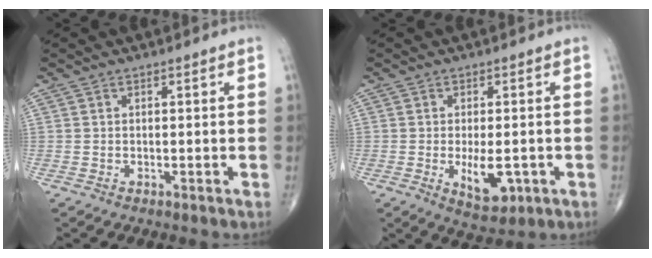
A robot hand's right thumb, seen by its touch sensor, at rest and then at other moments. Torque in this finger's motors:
{"motor_torque": [0.86, 0.90, 0.25, 0.20, 0.19]}